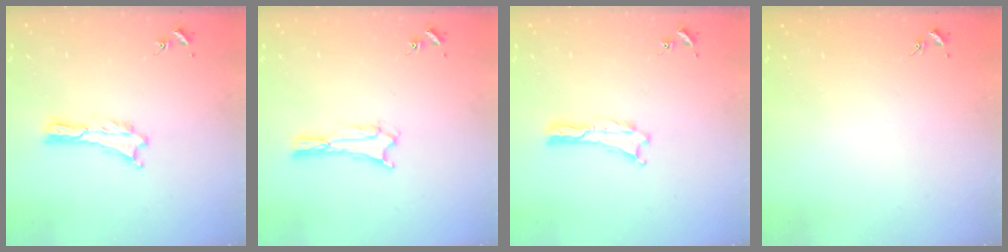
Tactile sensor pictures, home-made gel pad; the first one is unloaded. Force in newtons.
{"total": 1.7, "press": 1.7, "slide": 0.3}
{"total": 0.0}
{"total": 0.0}